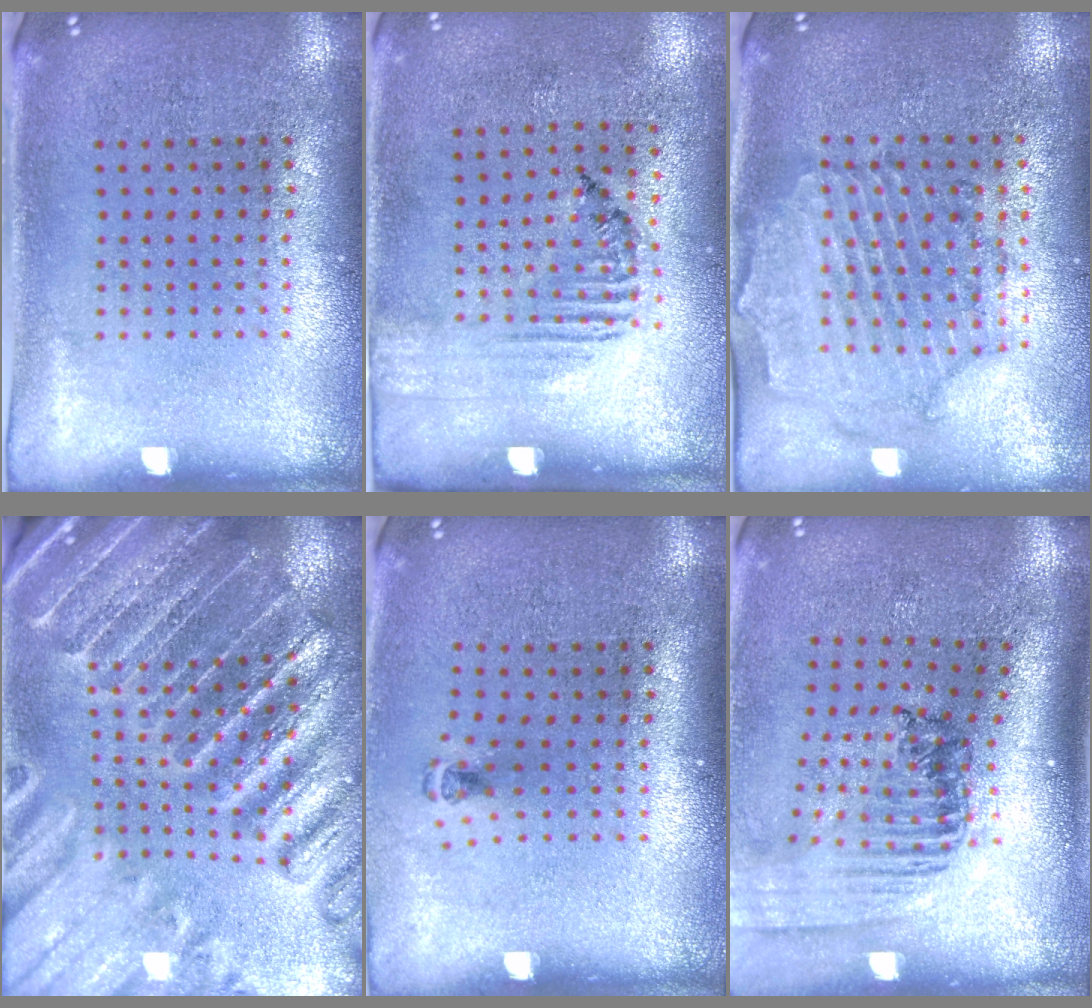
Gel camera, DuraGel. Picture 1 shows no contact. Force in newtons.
{"total": 1.5, "press": 0.9, "slide": 1.2}
{"total": 0.7, "press": 0.6, "slide": 0.4}
{"total": 3.4, "press": 3.3, "slide": 0.7}
{"total": 0.5, "press": 0.4, "slide": 0.4}
{"total": 1.7, "press": 1.5, "slide": 0.7}